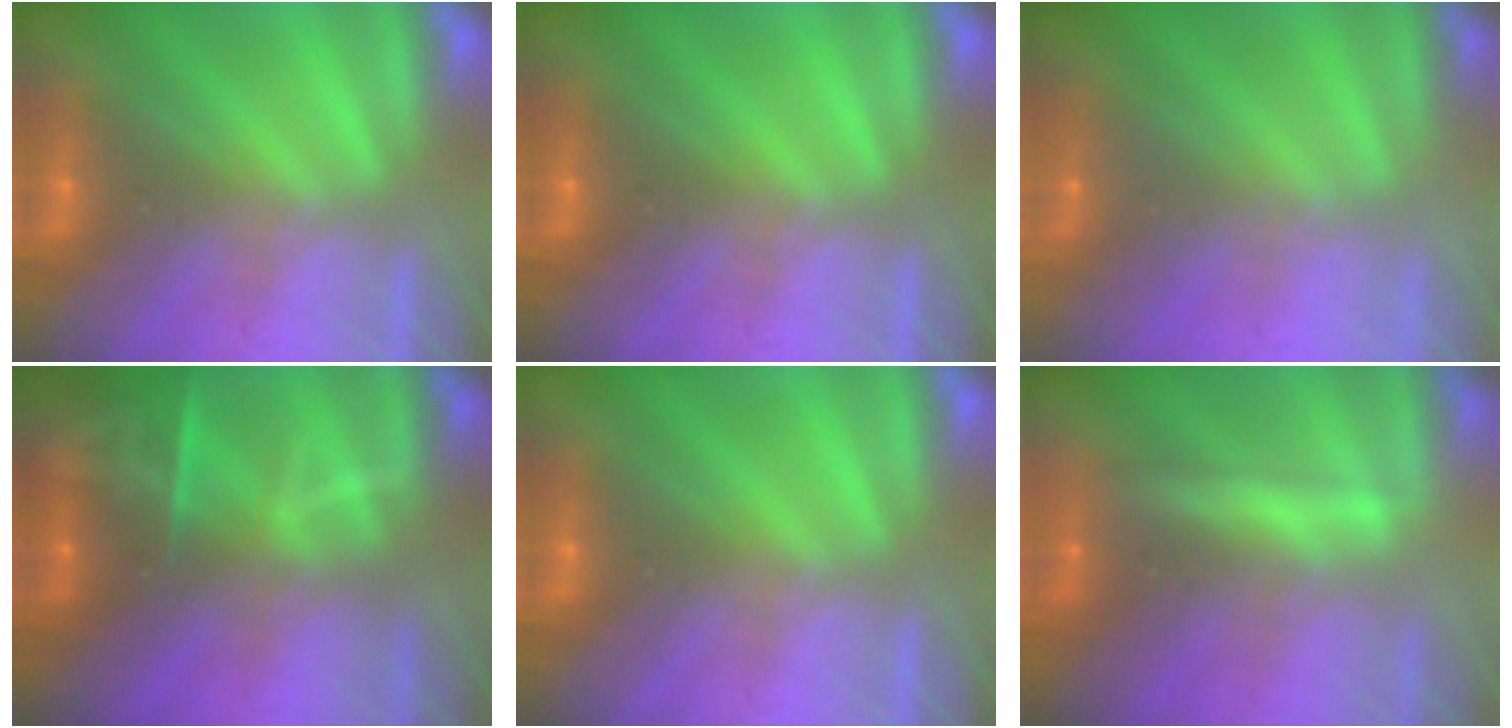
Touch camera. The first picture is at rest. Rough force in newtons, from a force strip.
{"total": 0.0}
{"total": 7.3}
{"total": 8.9}
{"total": 0.0}
{"total": 2.0}